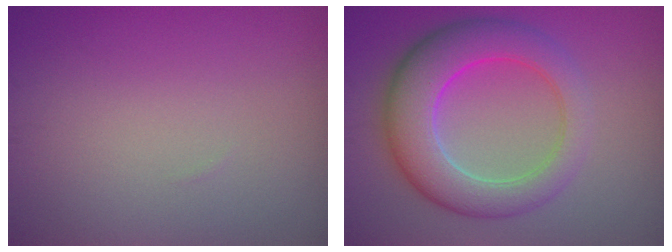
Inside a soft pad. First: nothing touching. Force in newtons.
{"total": 7.6, "press": 7.6, "slide": 0.2}